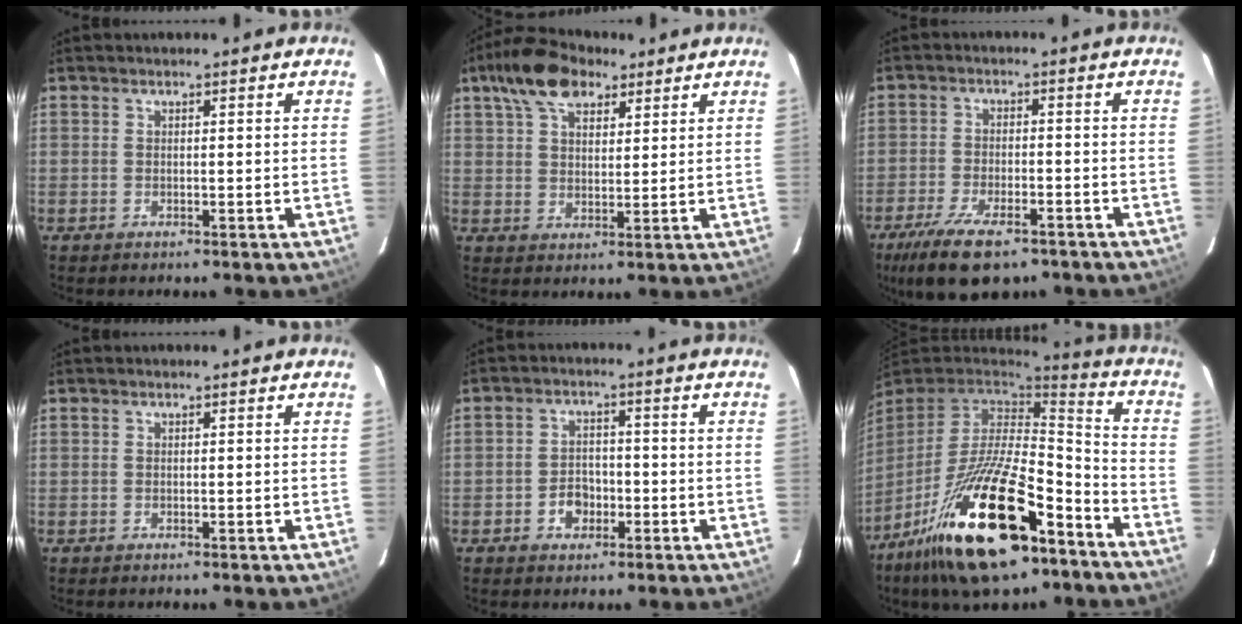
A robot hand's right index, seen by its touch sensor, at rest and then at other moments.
{"total": 11.3, "force": [6.8, 5.9, 6.9], "torque": [-0.128, 0.037, 0.113]}
{"total": 13.2, "force": [-9.1, 5.0, 8.1], "torque": [-0.184, -0.033, -0.156]}
{"total": 0.0}
{"total": 4.6, "force": [-2.0, 3.6, 2.1], "torque": [-0.048, 0.012, -0.026]}
{"total": 27.7, "force": [-16.6, 10.2, 19.7], "torque": [-0.383, -0.024, -0.275]}